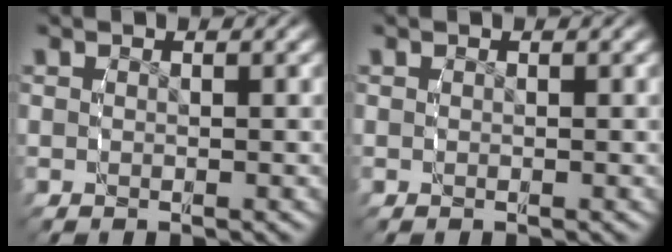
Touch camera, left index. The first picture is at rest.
{"total": 0.0}